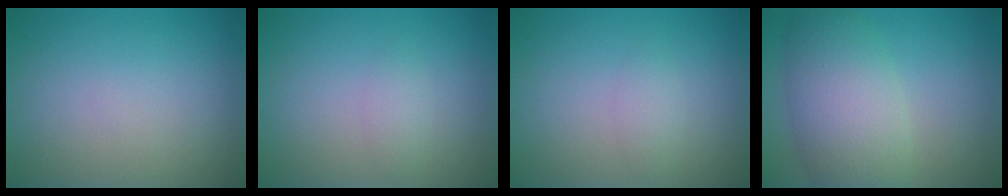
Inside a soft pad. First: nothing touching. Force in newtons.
{"total": 1.2, "press": 1.2, "slide": 0.1}
{"total": 1.2, "press": 1.2, "slide": 0.1}
{"total": 7.0, "press": 7.0, "slide": 0.1}